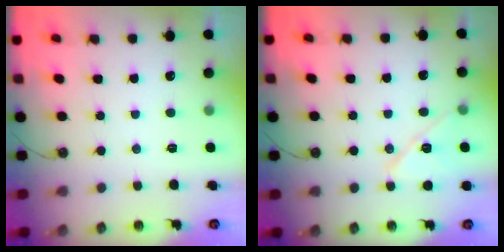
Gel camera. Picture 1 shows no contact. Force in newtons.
{"total": 10.8, "press": 10.4, "slide": 3.2}